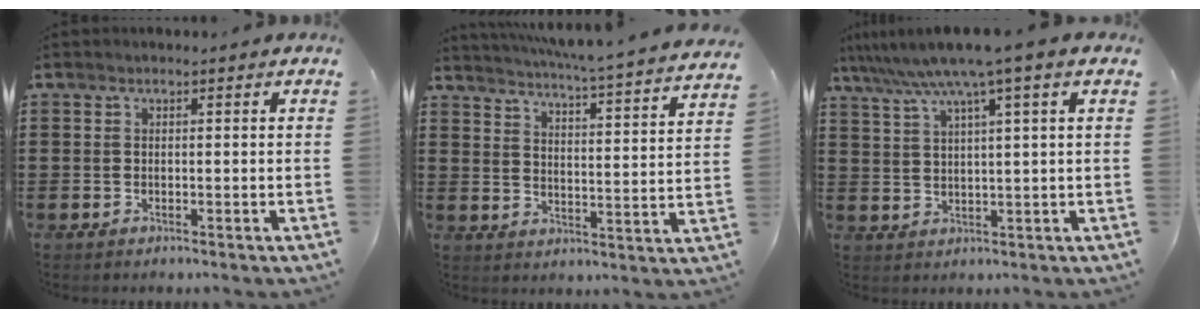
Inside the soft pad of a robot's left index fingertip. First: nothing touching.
{"total": 4.8, "force": [4.3, -1.1, 1.7], "torque": [-0.054, -0.043, 0.065]}
{"total": 6.4, "force": [4.1, -0.4, 4.9], "torque": [-0.110, -0.019, 0.065]}